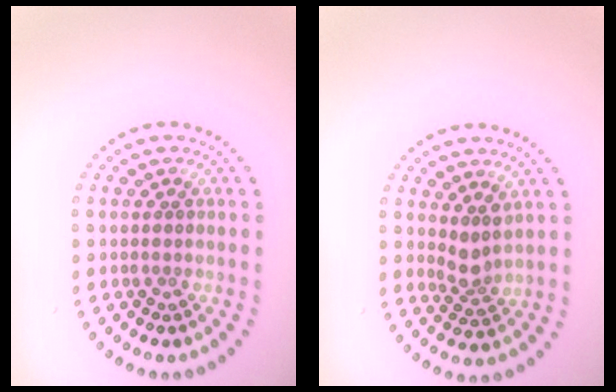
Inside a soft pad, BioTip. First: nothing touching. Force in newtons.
{"total": 1.9, "press": 1.4, "slide": 1.2}